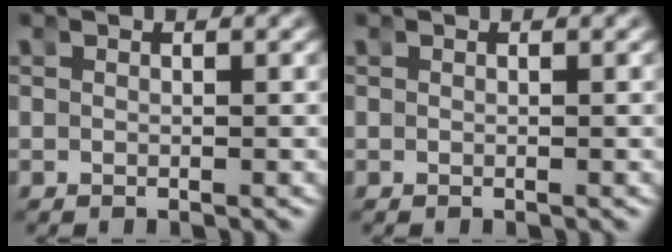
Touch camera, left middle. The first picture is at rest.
{"total": 0.0}